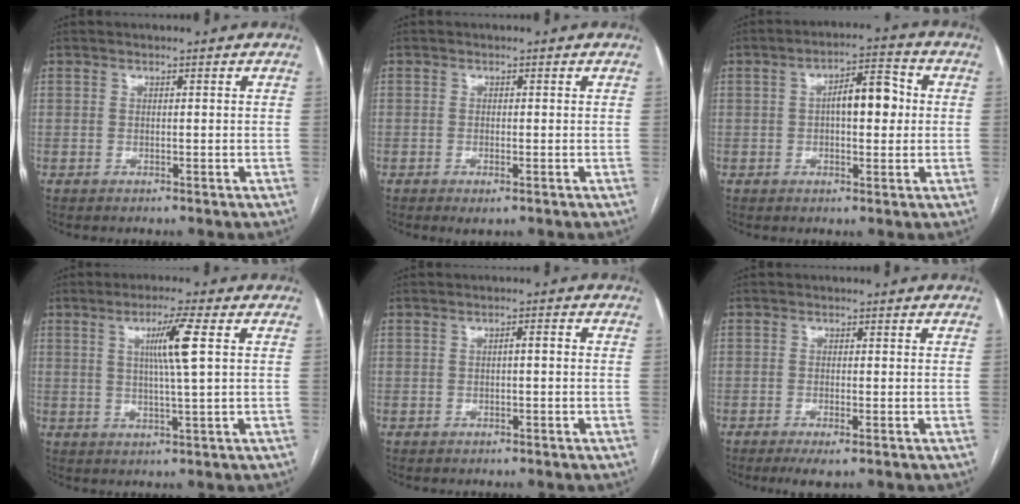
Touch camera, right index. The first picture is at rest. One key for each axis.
{"total": 1.4, "fx": -0.7, "fy": 0.3, "fz": 1.1, "tx": -0.017, "ty": -0.003, "tz": -0.009}
{"total": 7.5, "fx": 0.6, "fy": 2.8, "fz": 7.0, "tx": -0.109, "ty": 0.023, "tz": 0.008}
{"total": 6.5, "fx": 1.8, "fy": -0.8, "fz": 6.2, "tx": -0.112, "ty": -0.001, "tz": 0.032}
{"total": 1.3, "fx": -0.2, "fy": 0.3, "fz": 1.3, "tx": -0.020, "ty": 0.005, "tz": -0.003}
{"total": 3.0, "fx": -1.6, "fy": 0.5, "fz": 2.4, "tx": -0.040, "ty": -0.007, "tz": -0.025}